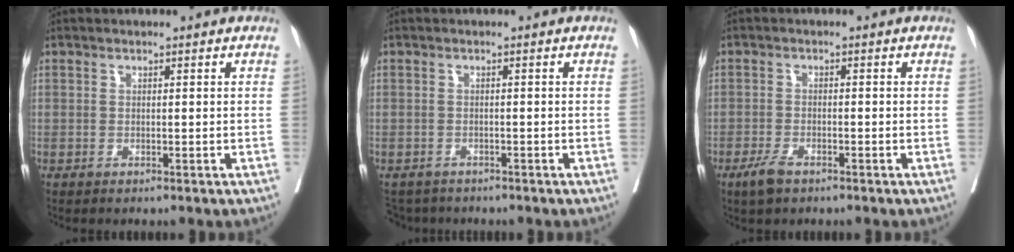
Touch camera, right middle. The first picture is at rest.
{"total": 3.9, "force": [-3.6, 1.7, 0.0], "torque": [0.006, -0.007, -0.058]}
{"total": 3.0, "force": [-2.1, 1.0, 1.9], "torque": [-0.043, -0.003, -0.037]}